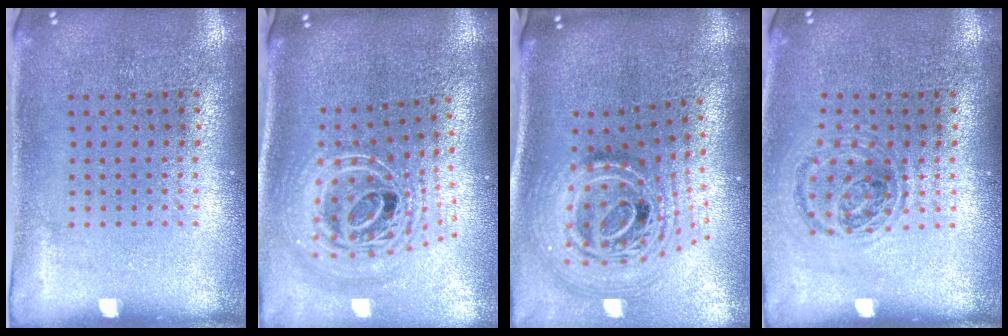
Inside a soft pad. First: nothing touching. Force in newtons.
{"total": 2.8, "press": 2.0, "slide": 2.0}
{"total": 2.9, "press": 1.9, "slide": 2.1}
{"total": 0.9, "press": 0.9, "slide": 0.3}